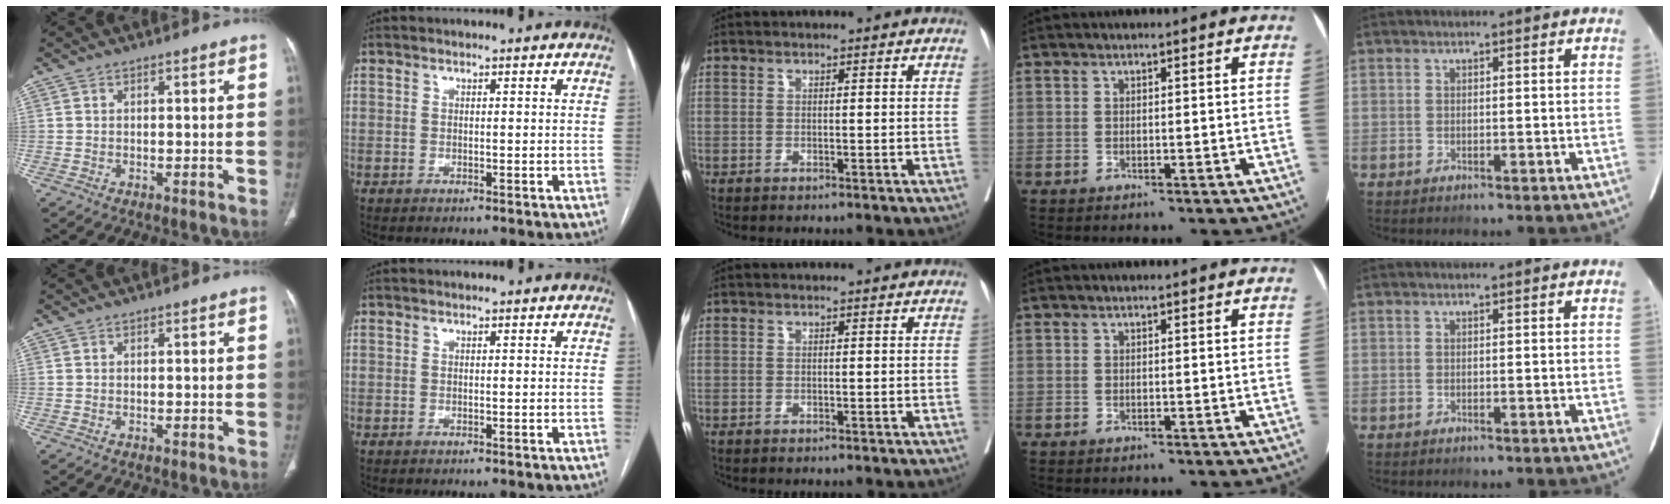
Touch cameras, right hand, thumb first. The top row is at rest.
{}